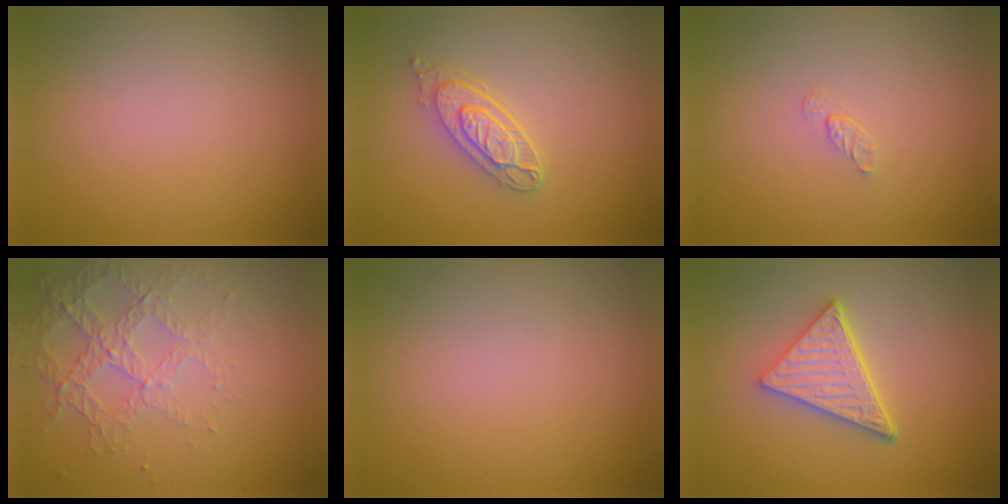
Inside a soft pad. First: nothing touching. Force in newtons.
{"total": 3.2, "press": 2.6, "slide": 1.9}
{"total": 0.5, "press": 0.3, "slide": 0.4}
{"total": 4.2, "press": 2.9, "slide": 3.1}
{"total": 0.0}
{"total": 5.0, "press": 3.7, "slide": 3.4}